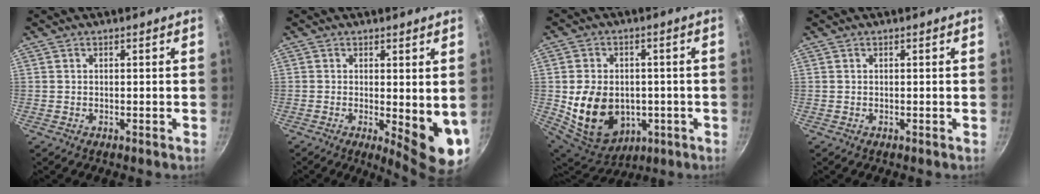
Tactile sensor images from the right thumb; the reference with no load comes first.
{"total": 9.1, "force": [-0.5, 2.9, 8.6], "torque": [-0.096, -0.018, 0.001]}
{"total": 16.2, "force": [-2.1, 12.5, 10.1], "torque": [-0.164, -0.001, -0.012]}
{"total": 0.0}